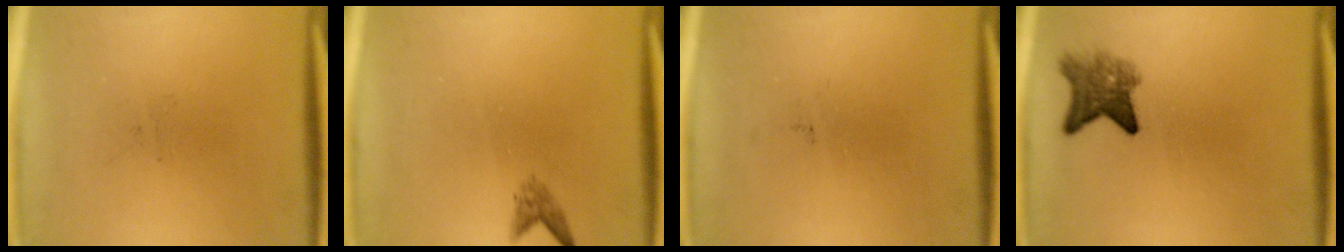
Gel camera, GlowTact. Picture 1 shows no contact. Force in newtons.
{"total": 1.3}
{"total": 0.0}
{"total": 4.5}